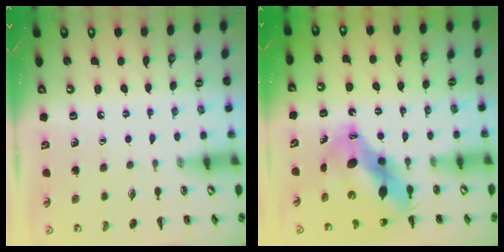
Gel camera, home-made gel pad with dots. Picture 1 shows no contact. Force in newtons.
{"total": 13.3, "press": 12.9, "slide": 3.1}